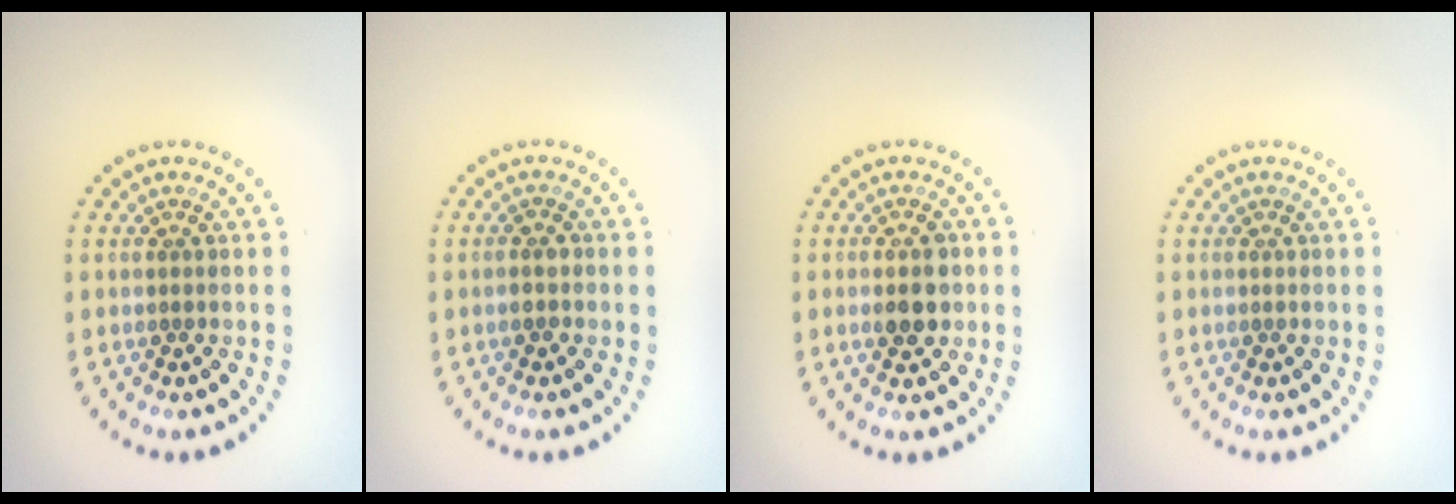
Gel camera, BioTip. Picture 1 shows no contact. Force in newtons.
{"total": 1.1, "press": 1.0, "slide": 0.3}
{"total": 2.8, "press": 2.8, "slide": 0.2}
{"total": 0.0}